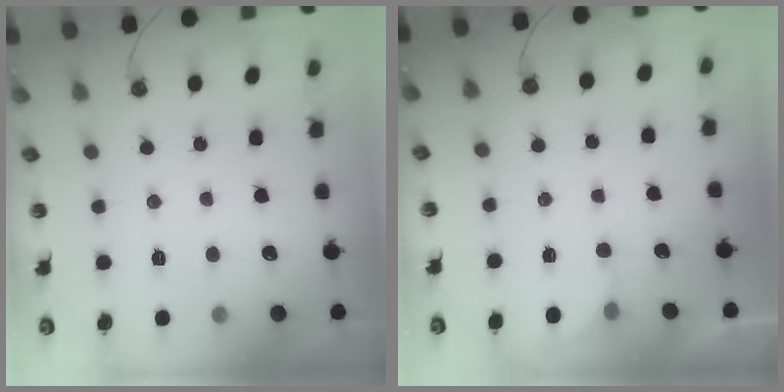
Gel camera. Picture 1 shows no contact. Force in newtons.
{"total": 1.6, "press": 1.6, "slide": 0.0}